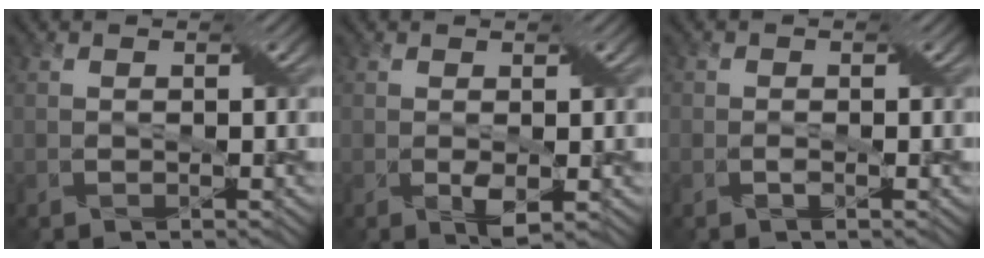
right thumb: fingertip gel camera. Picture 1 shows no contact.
{"total": 1.9, "force": [-0.1, 0.9, 1.6], "torque": [-0.034, -0.006, 0.003]}
{"total": 1.3, "force": [-0.5, 0.8, 0.9], "torque": [-0.015, 0.001, -0.010]}